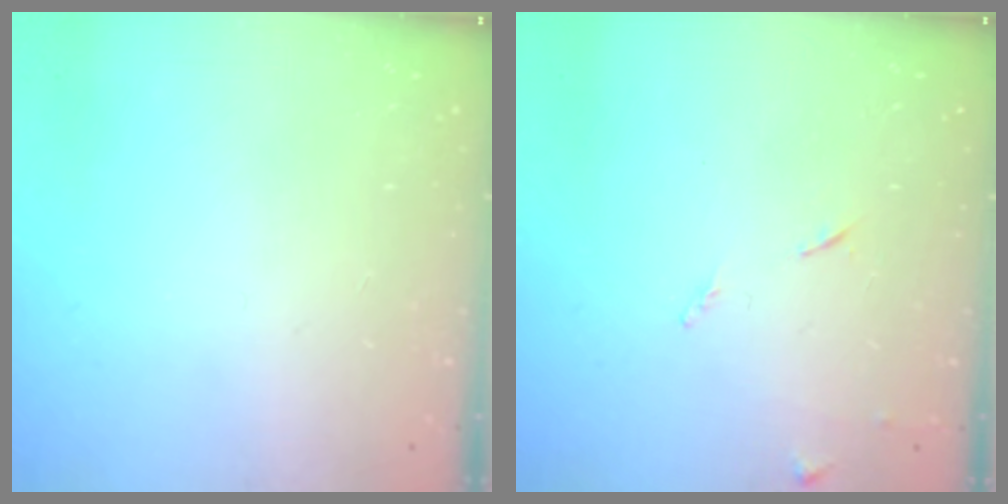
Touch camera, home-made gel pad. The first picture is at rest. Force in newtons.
{"total": 6.3, "press": 6.3, "slide": 0.6}